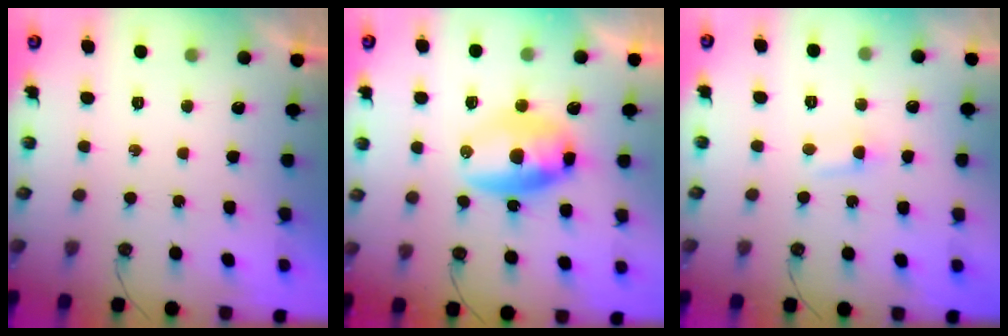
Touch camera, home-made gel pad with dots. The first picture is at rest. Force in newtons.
{"total": 15.3, "press": 11.5, "slide": 10.2}
{"total": 2.8, "press": 2.7, "slide": 0.6}